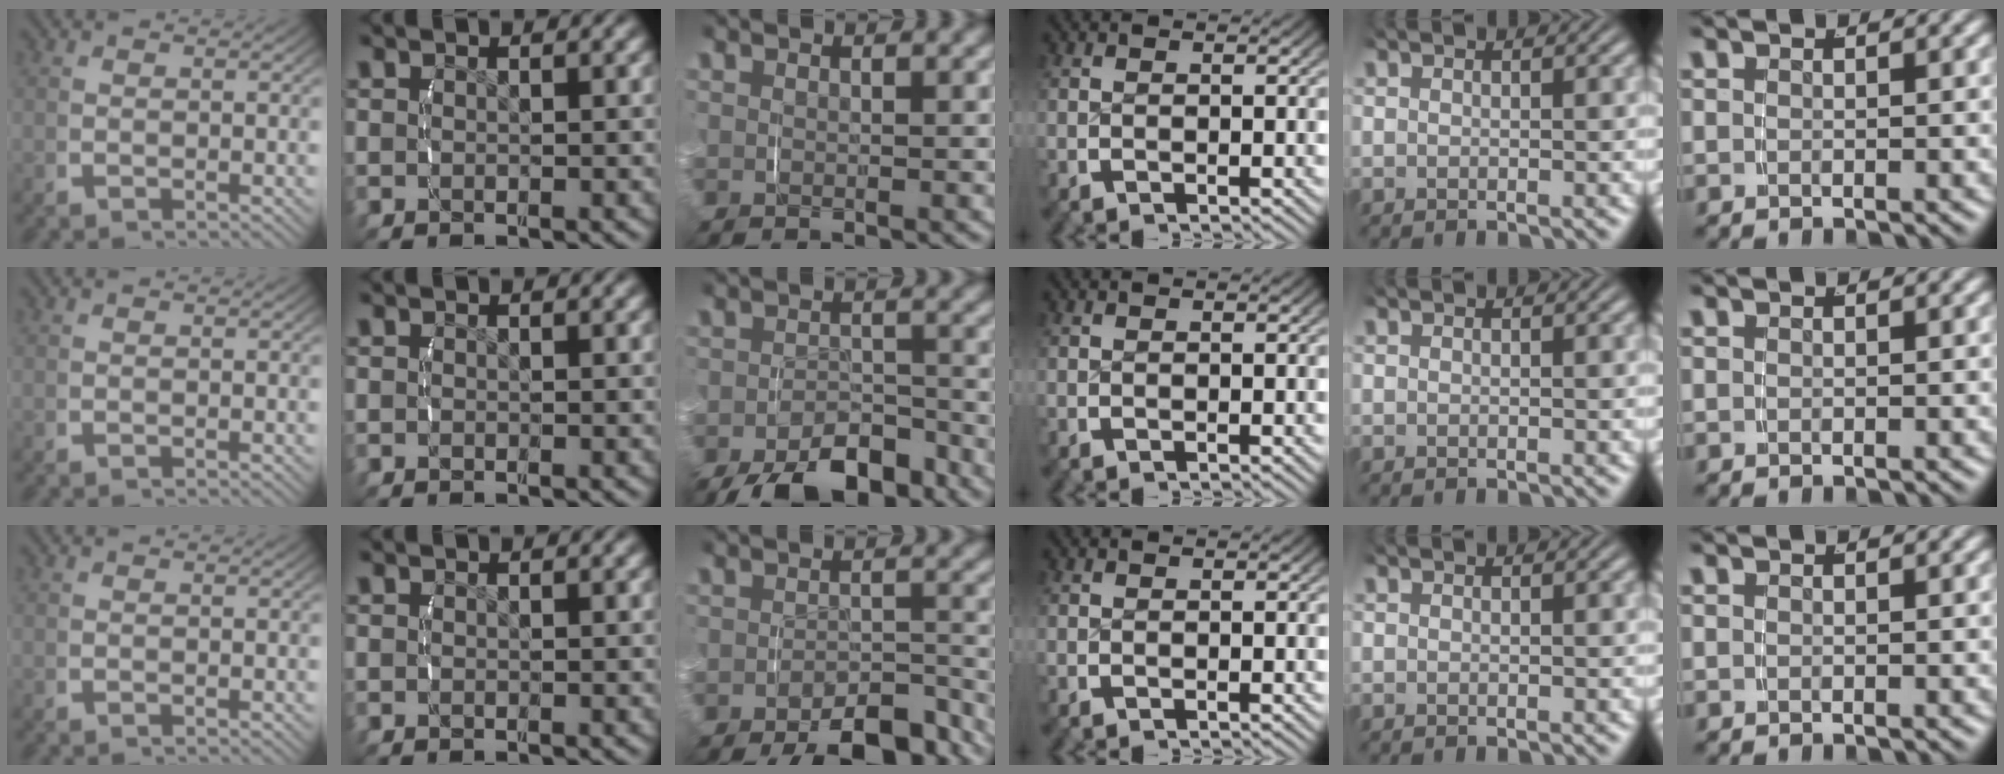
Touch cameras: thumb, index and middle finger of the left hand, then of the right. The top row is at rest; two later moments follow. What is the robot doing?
{"motion": "grasp_and_lifting", "object": "velcro strap"}